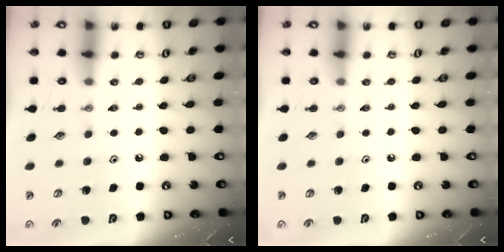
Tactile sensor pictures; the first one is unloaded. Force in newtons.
{"total": 0.0}